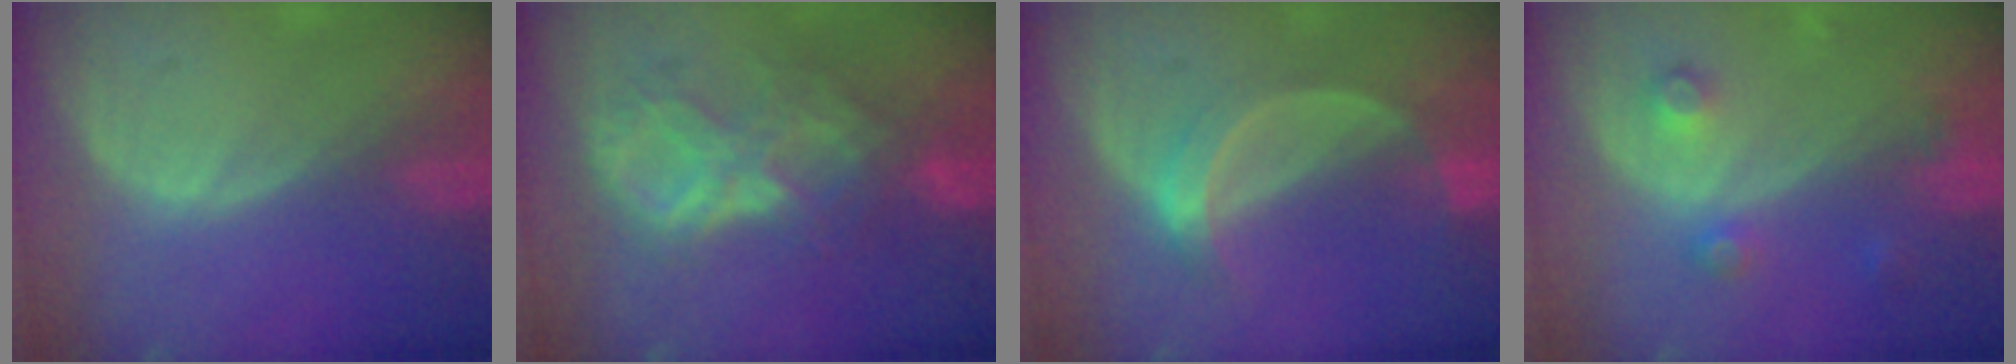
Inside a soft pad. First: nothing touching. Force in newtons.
{"total": 8.6, "press": 7.6, "slide": 4.1}
{"total": 5.1, "press": 4.7, "slide": 2.0}
{"total": 3.7, "press": 3.4, "slide": 1.5}